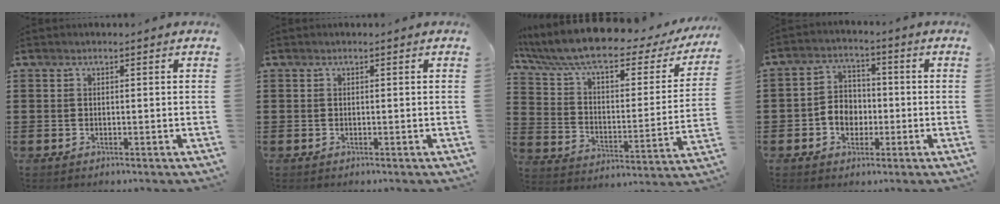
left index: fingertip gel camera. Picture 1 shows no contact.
{"total": 0.0}
{"total": 8.7, "force": [6.9, 1.9, 5.1], "torque": [-0.125, -0.043, 0.115]}
{"total": 4.8, "force": [-1.5, 4.1, 2.0], "torque": [-0.048, 0.012, -0.032]}